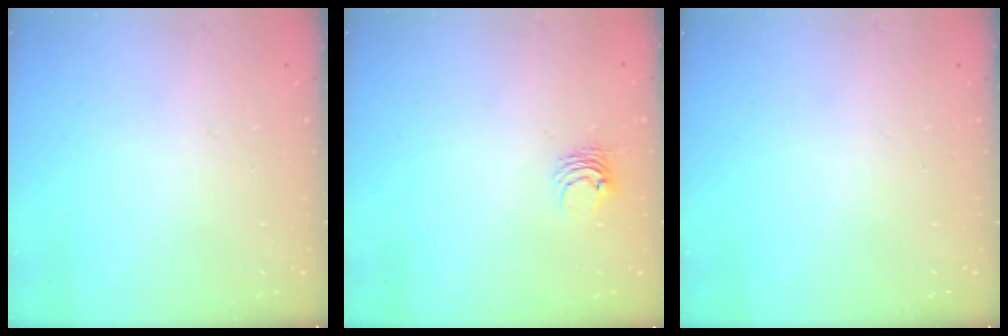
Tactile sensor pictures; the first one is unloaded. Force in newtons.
{"total": 3.8, "press": 3.8, "slide": 0.5}
{"total": 0.0}